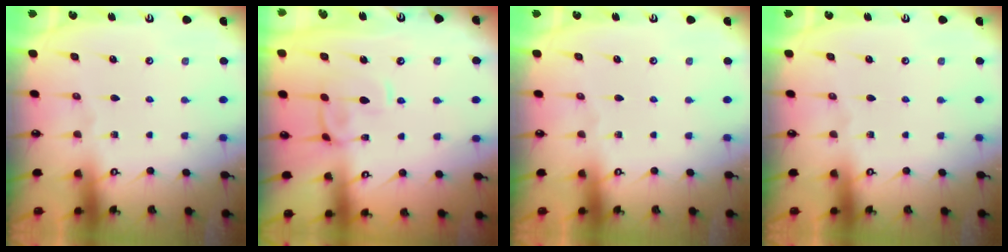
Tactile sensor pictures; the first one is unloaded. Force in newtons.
{"total": 1.1, "press": 0.9, "slide": 0.7}
{"total": 0.0}
{"total": 0.0}